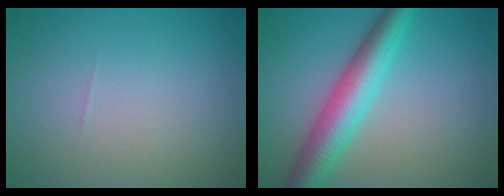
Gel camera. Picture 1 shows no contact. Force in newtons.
{"total": 6.1, "press": 6.1, "slide": 0.1}